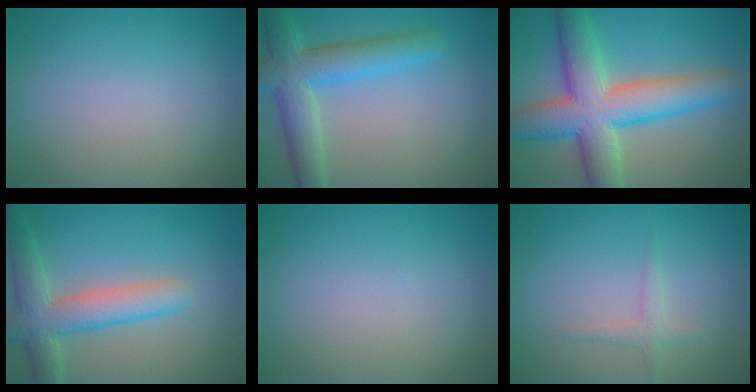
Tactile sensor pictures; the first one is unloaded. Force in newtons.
{"total": 6.3, "press": 6.3, "slide": 0.3}
{"total": 9.9, "press": 9.9, "slide": 0.4}
{"total": 5.7, "press": 5.7, "slide": 0.2}
{"total": 0.0}
{"total": 1.3, "press": 1.3, "slide": 0.0}